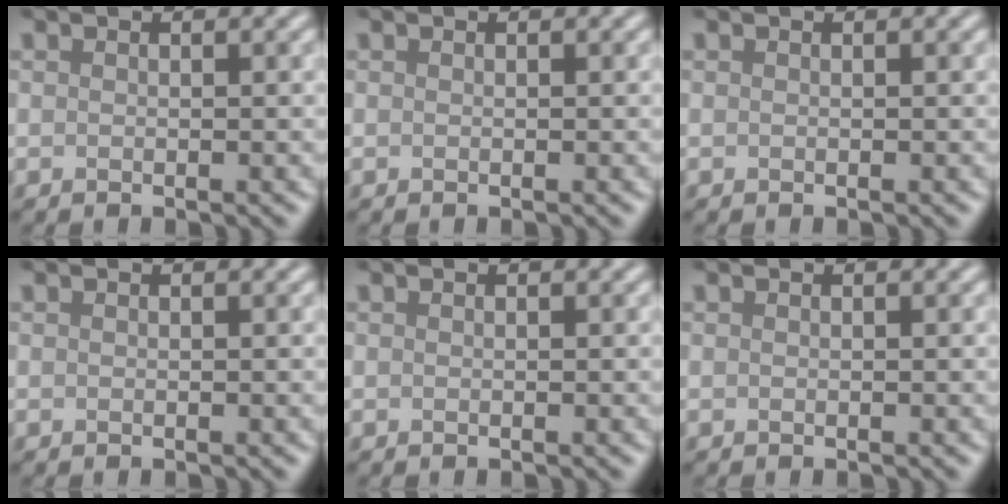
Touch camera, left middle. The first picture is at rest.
{"total": 0.0}
{"total": 0.0}
{"total": 0.0}
{"total": 0.0}
{"total": 0.0}